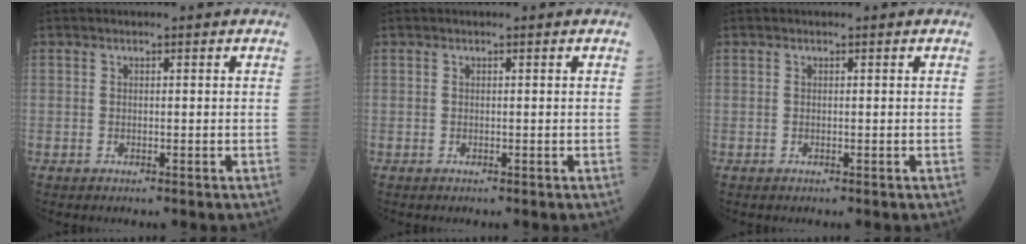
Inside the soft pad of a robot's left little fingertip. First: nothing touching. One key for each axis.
{"total": 0.0}
{"total": 0.0}